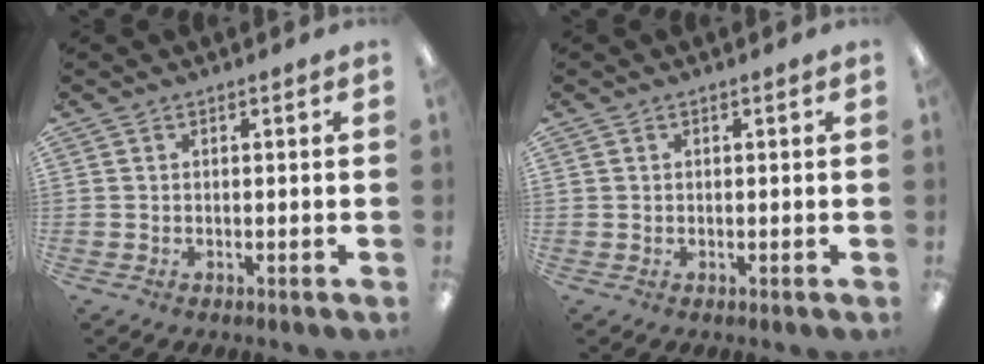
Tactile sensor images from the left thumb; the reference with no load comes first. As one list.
[{"total": 0.8, "force": [0.2, 0.8, 0.0], "torque": [0.002, 0.005, 0.002]}]